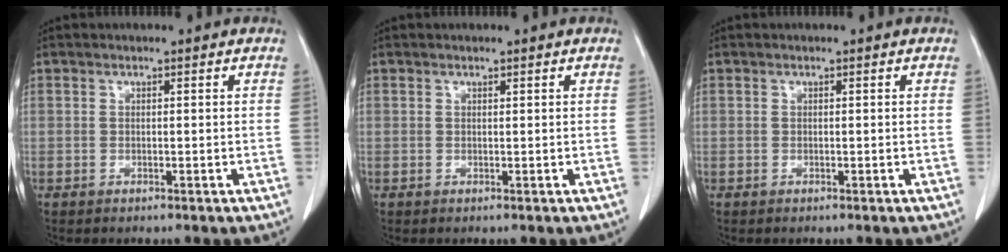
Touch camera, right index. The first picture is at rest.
{"total": 0.0}
{"total": 0.0}